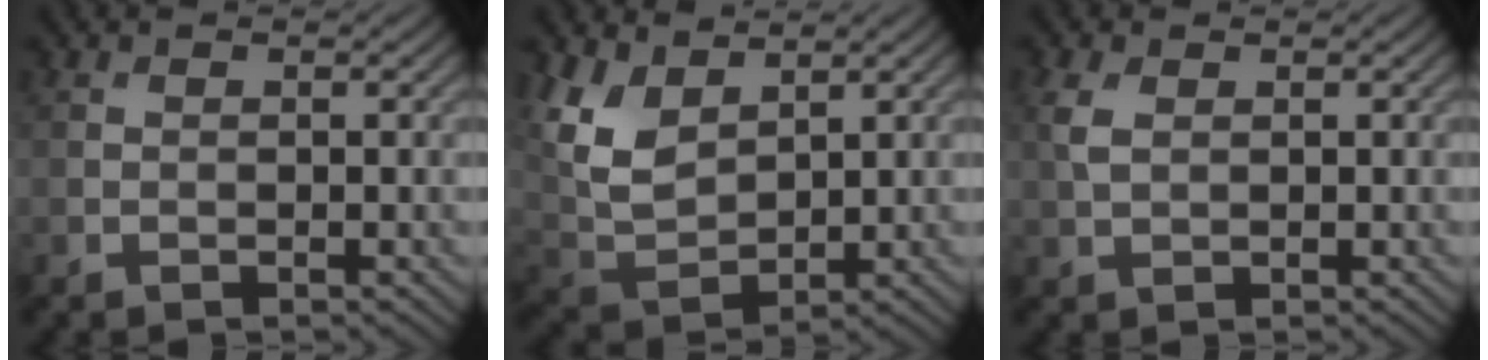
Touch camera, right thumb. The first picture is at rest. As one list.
[{"total": 8.5, "force": [4.1, 4.8, 5.7], "torque": [-0.149, -0.002, 0.088]}, {"total": 2.5, "force": [0.8, 1.5, 1.8], "torque": [-0.055, 0.004, 0.017]}]